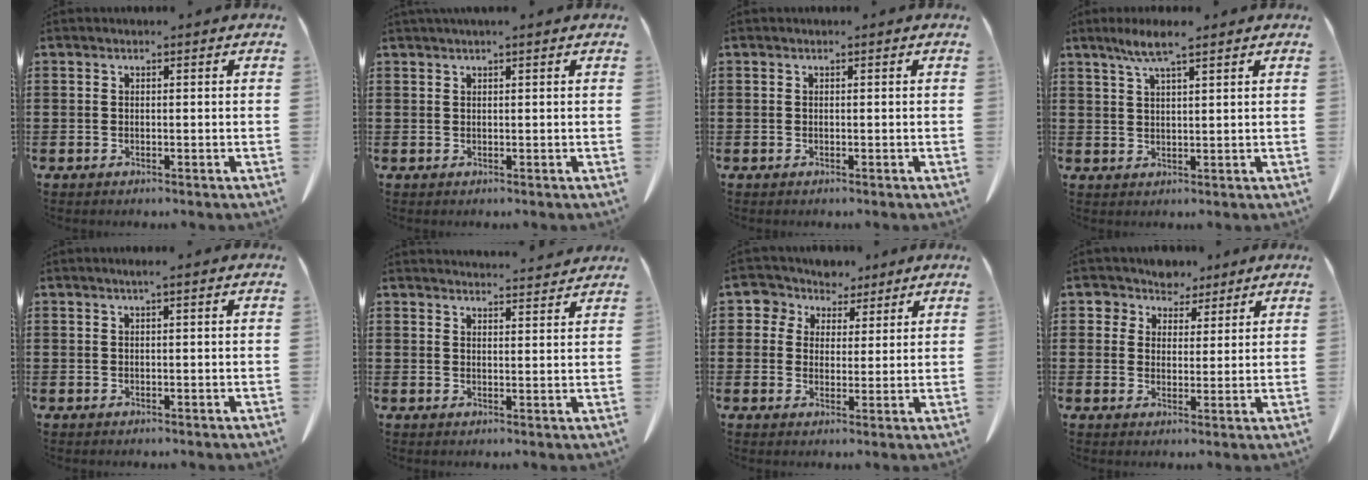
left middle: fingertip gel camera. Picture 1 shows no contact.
{"total": 0.9, "force": [0.7, 0.0, 0.5], "torque": [-0.011, -0.001, 0.013]}
{"total": 0.0}
{"total": 4.9, "force": [3.3, 0.4, 3.6], "torque": [-0.076, 0.004, 0.057]}
{"total": 0.8, "force": [0.3, -0.1, 0.7], "torque": [-0.012, -0.002, 0.005]}
{"total": 3.4, "force": [3.4, -0.1, 0.2], "torque": [-0.005, -0.015, 0.061]}
{"total": 5.0, "force": [3.4, 3.7, 0.2], "torque": [-0.027, -0.008, 0.058]}
{"total": 4.5, "force": [3.5, 2.8, 0.2], "torque": [-0.018, -0.002, 0.063]}